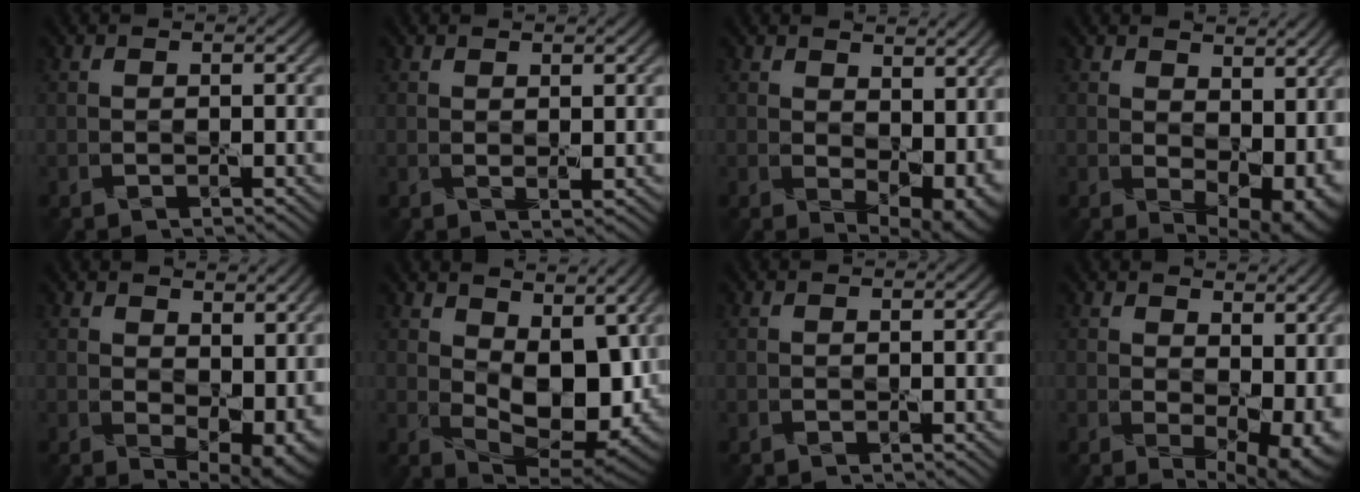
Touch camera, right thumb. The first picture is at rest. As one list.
[{"total": 1.0, "force": [0.7, 0.2, 0.7], "torque": [-0.016, -0.005, 0.015]}, {"total": 8.7, "force": [1.7, 5.4, 6.6], "torque": [-0.105, -0.027, 0.052]}, {"total": 9.7, "force": [1.7, 6.1, 7.4], "torque": [-0.114, -0.030, 0.056]}, {"total": 8.8, "force": [1.8, 5.4, 6.6], "torque": [-0.108, -0.029, 0.054]}, {"total": 12.8, "force": [3.3, 6.9, 10.2], "torque": [-0.174, -0.012, 0.069]}, {"total": 0.0}, {"total": 9.5, "force": [1.7, 5.8, 7.4], "torque": [-0.103, -0.025, 0.057]}]